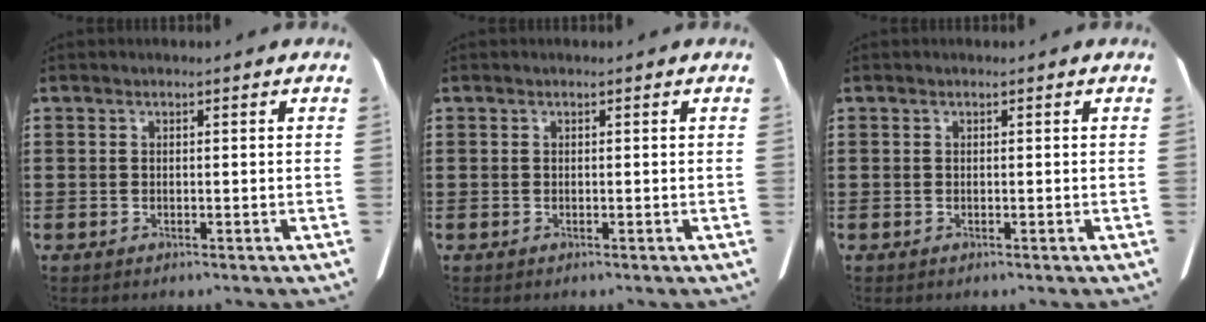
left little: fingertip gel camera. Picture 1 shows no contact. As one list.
[{"total": 0.0}, {"total": 0.0}]